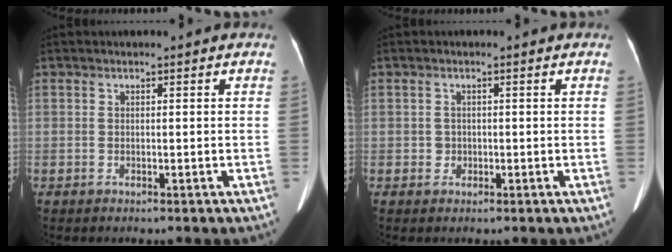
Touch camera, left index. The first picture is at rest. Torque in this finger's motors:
{"motor_torque": [-0.21, -0.02, -0.05, -0.01]}